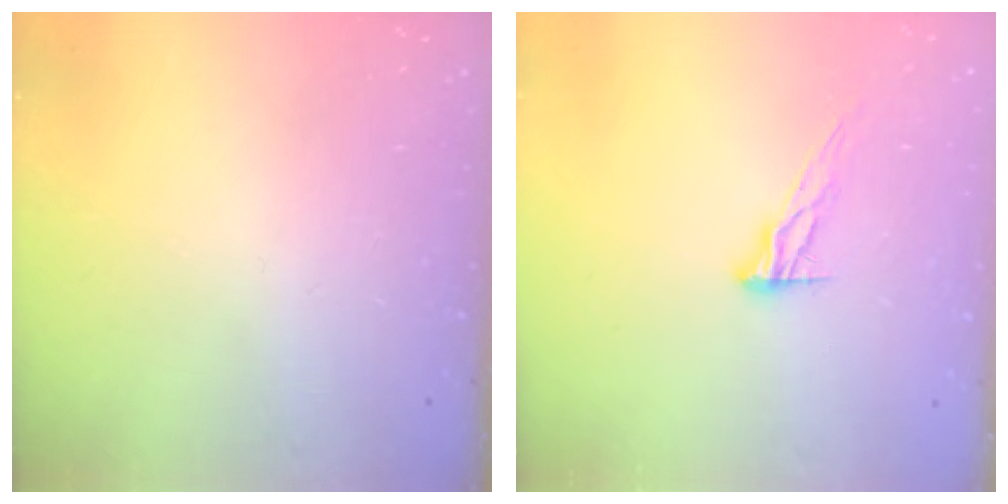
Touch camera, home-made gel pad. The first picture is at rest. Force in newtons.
{"total": 8.2, "press": 8.2, "slide": 0.2}